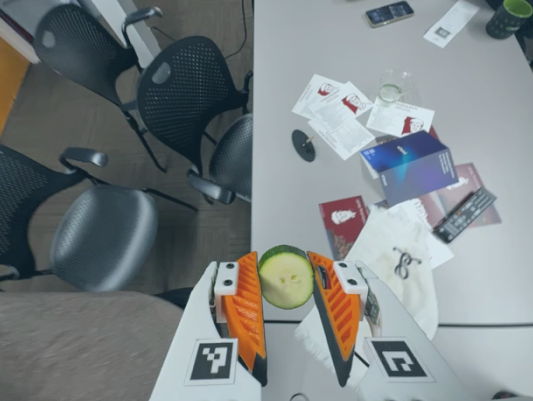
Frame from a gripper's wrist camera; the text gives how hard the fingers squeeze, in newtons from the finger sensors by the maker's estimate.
{"total": 9.4, "left": 9.0, "right": 9.8}